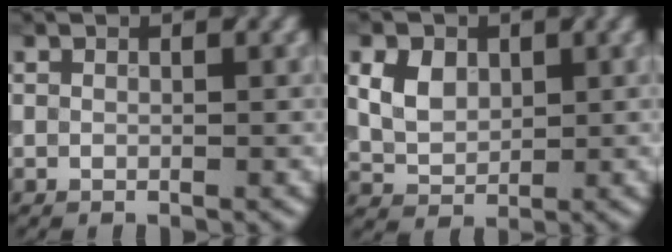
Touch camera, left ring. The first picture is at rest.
{"total": 4.1, "force": [1.4, 2.9, 2.5], "torque": [-0.062, 0.014, 0.031]}